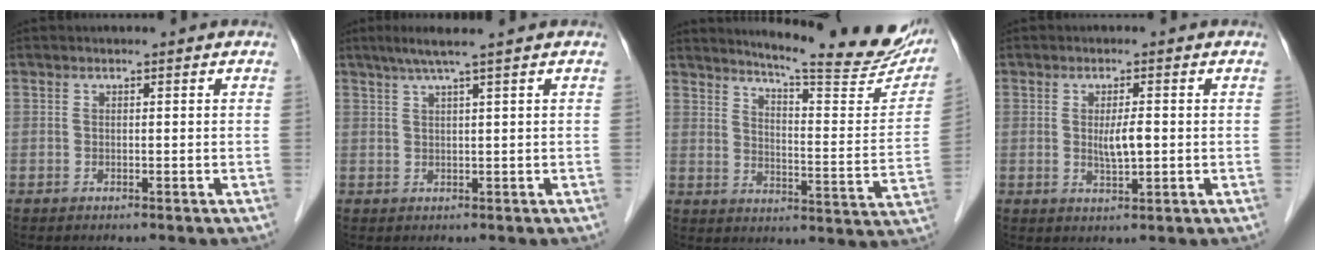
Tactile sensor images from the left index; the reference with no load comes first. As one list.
[{"total": 4.2, "force": [2.9, -1.1, 2.8], "torque": [-0.052, 0.008, 0.055]}, {"total": 21.9, "force": [19.2, 1.9, 10.2], "torque": [-0.139, -0.068, 0.237]}, {"total": 3.4, "force": [0.0, 0.6, 3.3], "torque": [-0.062, -0.004, 0.004]}]